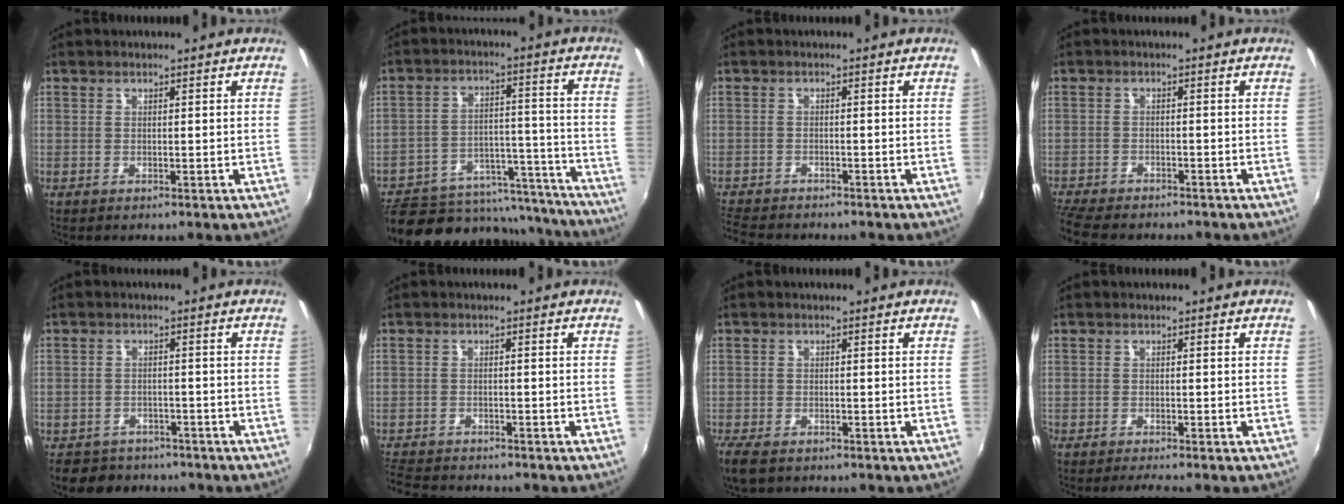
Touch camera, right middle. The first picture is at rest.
{"total": 21.3, "force": [-17.0, 10.2, 7.8], "torque": [-0.154, 0.034, -0.204]}
{"total": 7.0, "force": [-6.5, 1.4, 2.2], "torque": [-0.069, -0.023, -0.113]}
{"total": 9.5, "force": [-8.5, 2.5, 3.5], "torque": [-0.100, -0.025, -0.143]}
{"total": 7.9, "force": [-6.3, 4.4, 1.9], "torque": [-0.051, 0.006, -0.095]}
{"total": 8.0, "force": [-7.4, 1.9, 2.3], "torque": [-0.076, -0.018, -0.128]}
{"total": 4.8, "force": [-3.6, 1.9, 2.5], "torque": [-0.064, -0.020, -0.071]}
{"total": 2.7, "force": [-2.5, -0.2, 1.0], "torque": [-0.027, -0.010, -0.045]}